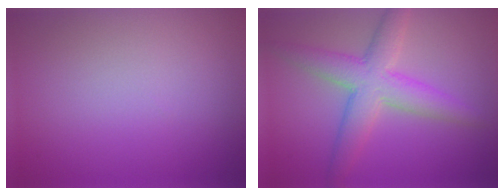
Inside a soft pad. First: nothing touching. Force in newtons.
{"total": 5.4, "press": 5.4, "slide": 0.2}